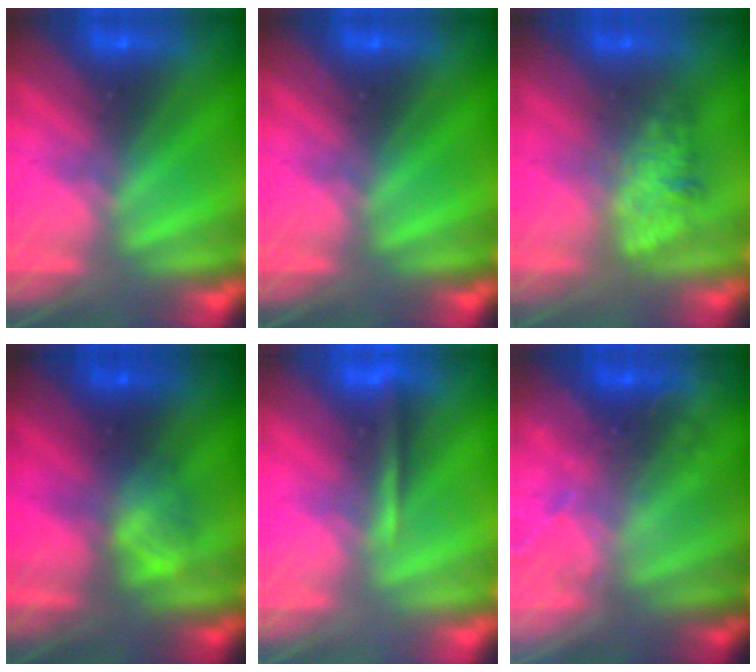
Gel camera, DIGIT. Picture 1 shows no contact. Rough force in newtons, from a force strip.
{"total": 0.0}
{"total": 2.7}
{"total": 2.1}
{"total": 1.3}
{"total": 2.3}